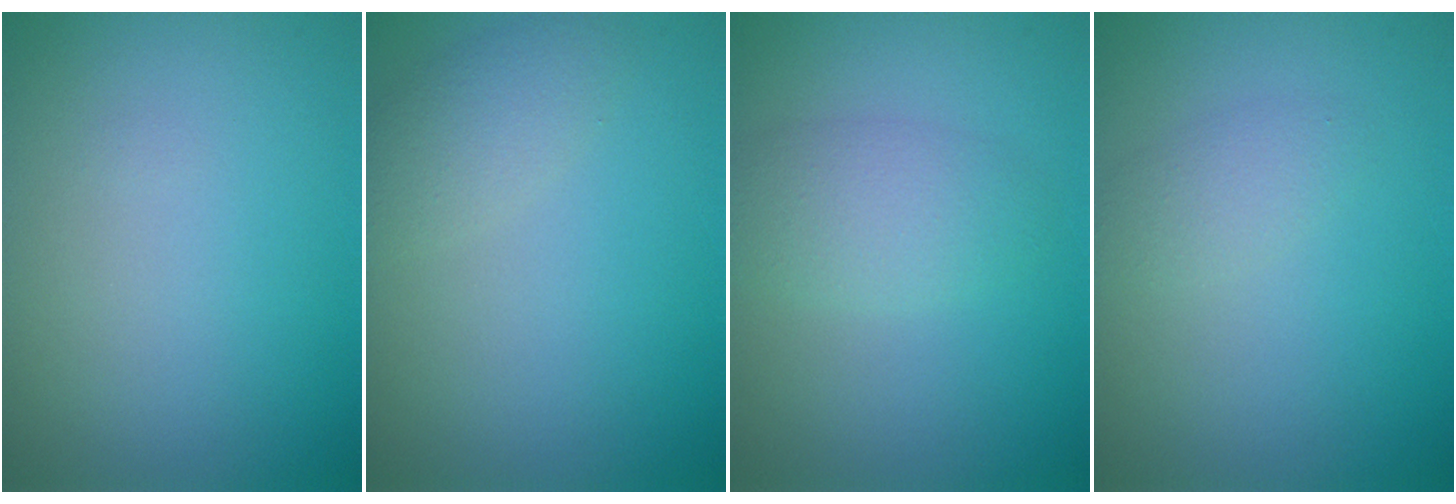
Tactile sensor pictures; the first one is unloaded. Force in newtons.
{"total": 2.0, "press": 2.0, "slide": 0.0}
{"total": 2.8, "press": 2.8, "slide": 0.2}
{"total": 1.4, "press": 1.4, "slide": 0.1}